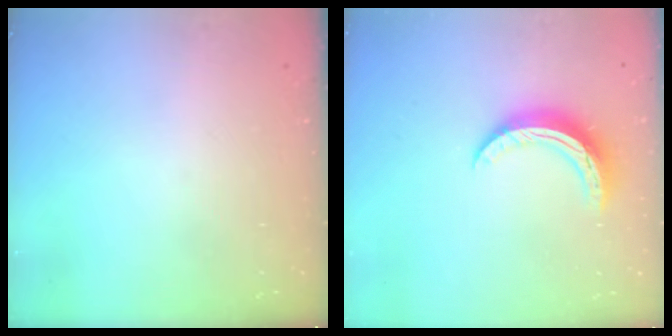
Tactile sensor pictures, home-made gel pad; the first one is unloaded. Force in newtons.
{"total": 10.4, "press": 10.3, "slide": 0.5}